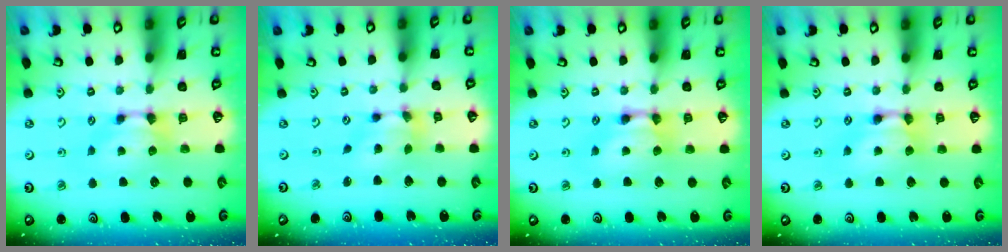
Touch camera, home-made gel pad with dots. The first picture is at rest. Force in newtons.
{"total": 5.2, "press": 4.8, "slide": 2.0}
{"total": 2.0, "press": 2.0, "slide": 0.1}
{"total": 2.0, "press": 2.0, "slide": 0.1}